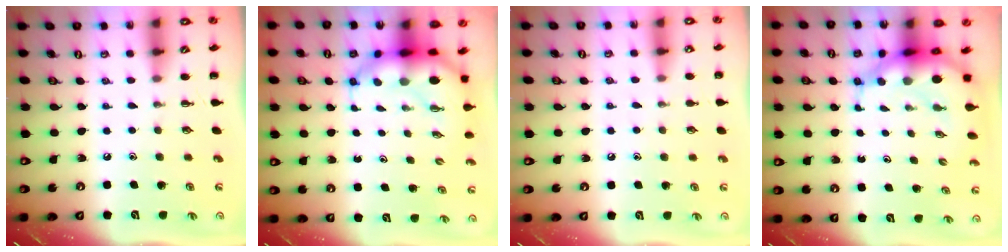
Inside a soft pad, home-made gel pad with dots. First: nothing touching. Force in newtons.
{"total": 8.0, "press": 7.7, "slide": 2.2}
{"total": 4.1, "press": 4.0, "slide": 0.9}
{"total": 9.2, "press": 8.8, "slide": 2.8}